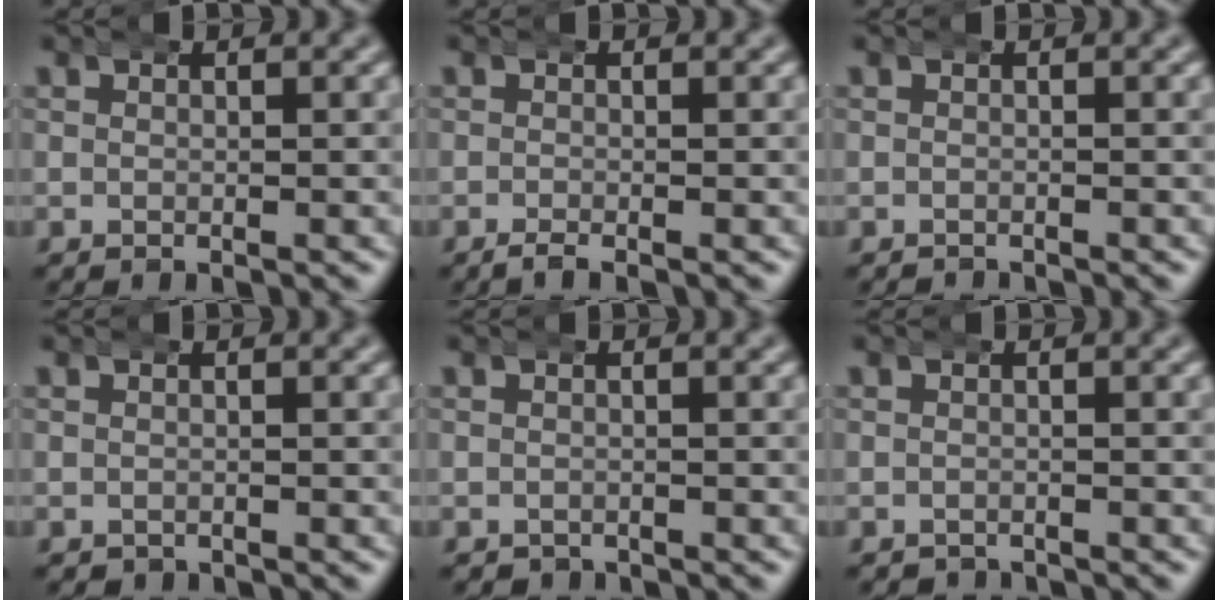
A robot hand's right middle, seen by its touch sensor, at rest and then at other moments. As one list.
[{"total": 1.2, "force": [-1.1, 0.1, 0.6], "torque": [-0.015, -0.004, -0.018]}, {"total": 1.0, "force": [-0.9, 0.0, -0.2], "torque": [-0.003, -0.008, -0.011]}, {"total": 0.6, "force": [-0.5, 0.4, -0.1], "torque": [0.000, -0.007, -0.001]}, {"total": 1.0, "force": [-0.9, 0.4, -0.2], "torque": [0.003, -0.009, -0.008]}, {"total": 1.4, "force": [-1.4, 0.2, -0.3], "torque": [0.003, -0.009, -0.017]}]